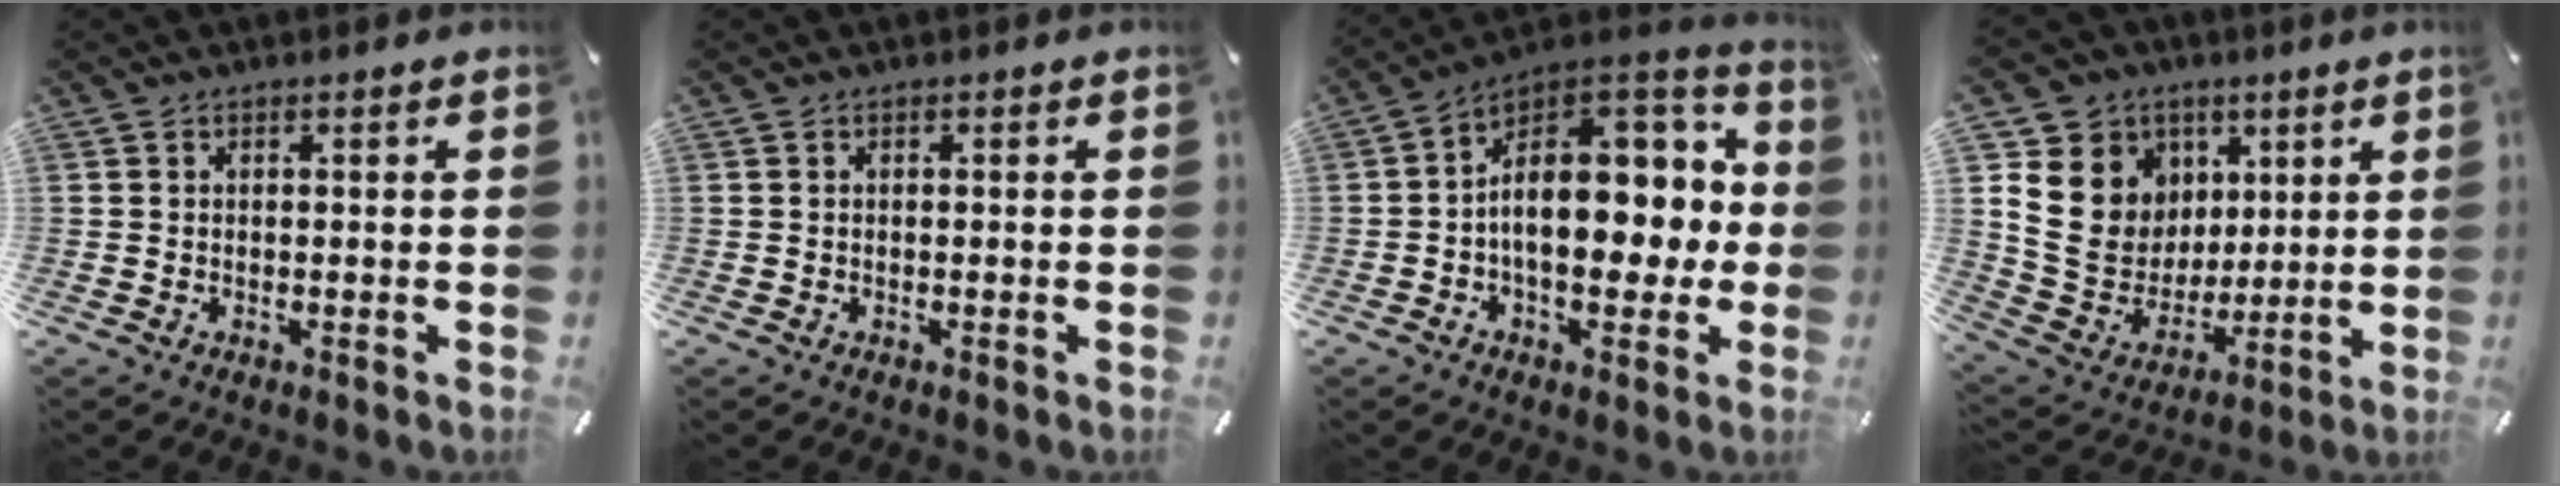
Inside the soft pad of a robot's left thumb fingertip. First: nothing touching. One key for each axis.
{"total": 0.0}
{"total": 18.5, "fx": 0.9, "fy": 12.3, "fz": 13.8, "tx": -0.175, "ty": -0.016, "tz": 0.025}
{"total": 16.1, "fx": 4.1, "fy": 14.5, "fz": 5.7, "tx": -0.114, "ty": -0.020, "tz": 0.087}